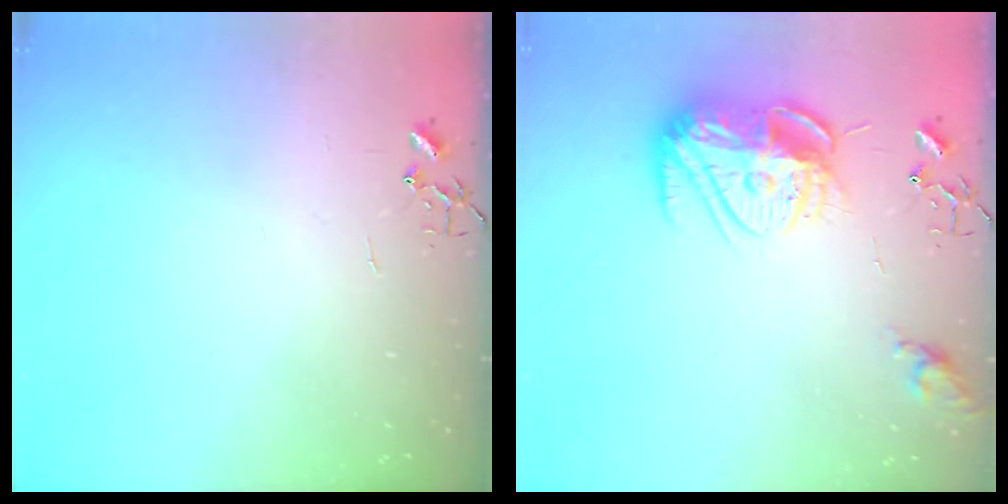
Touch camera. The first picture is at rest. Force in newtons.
{"total": 15.7, "press": 15.7, "slide": 1.0}